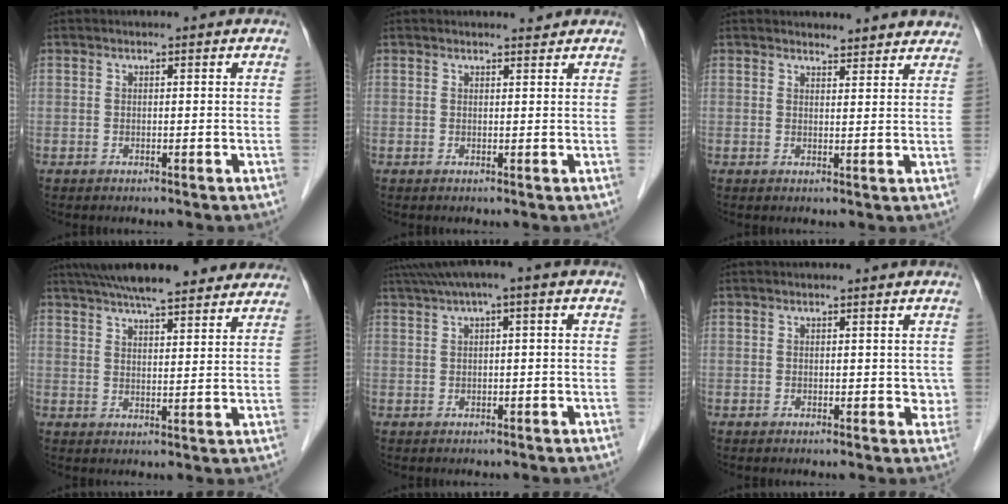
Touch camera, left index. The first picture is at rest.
{"total": 1.2, "force": [1.2, 0.1, -0.1], "torque": [-0.012, -0.005, 0.015]}
{"total": 5.8, "force": [5.6, 1.4, 0.4], "torque": [0.005, -0.002, 0.048]}
{"total": 17.7, "force": [15.1, 3.2, 8.7], "torque": [-0.139, 0.042, 0.207]}
{"total": 4.3, "force": [1.7, 0.5, 3.9], "torque": [-0.075, 0.032, 0.030]}
{"total": 2.0, "force": [0.3, 1.5, 1.3], "torque": [0.001, 0.003, 0.000]}